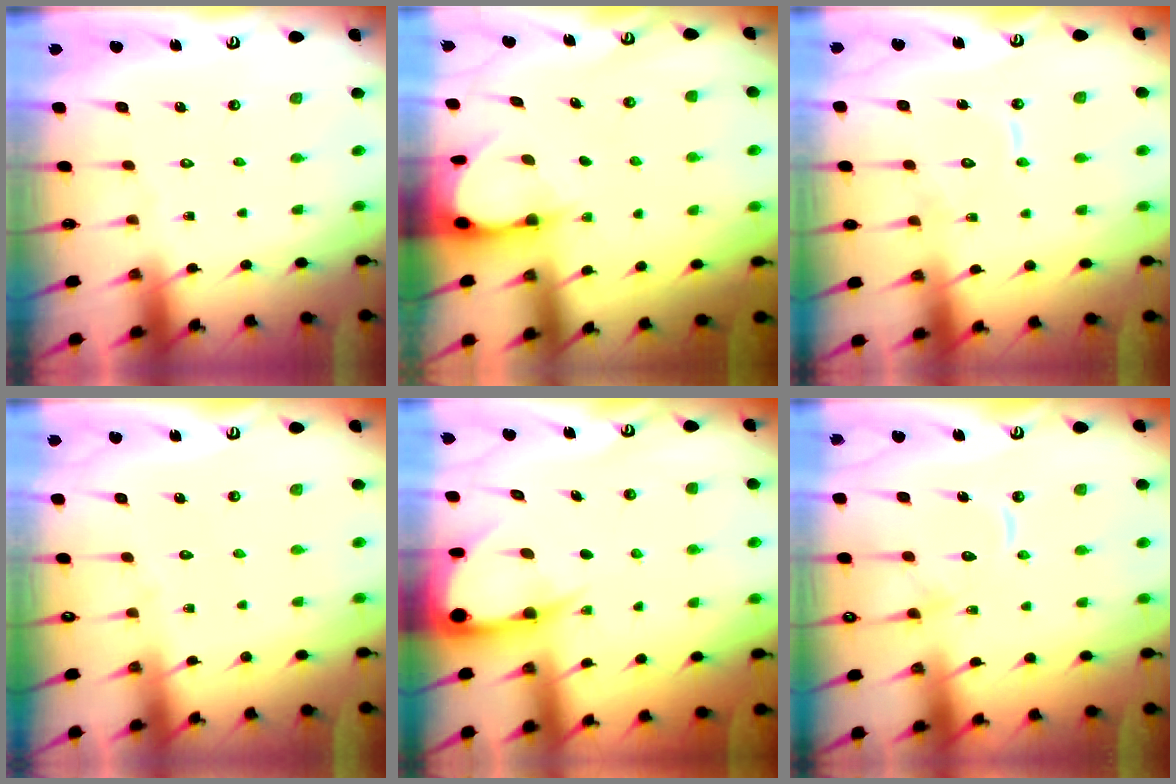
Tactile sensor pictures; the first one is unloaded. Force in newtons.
{"total": 3.2, "press": 3.2, "slide": 0.3}
{"total": 8.4, "press": 8.4, "slide": 0.9}
{"total": 3.4, "press": 3.4, "slide": 0.2}
{"total": 5.5, "press": 5.5, "slide": 0.8}
{"total": 12.4, "press": 12.4, "slide": 1.3}